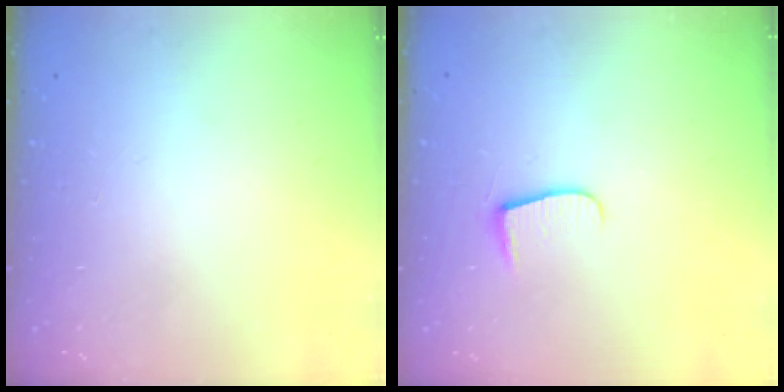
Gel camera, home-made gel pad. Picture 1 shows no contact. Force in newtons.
{"total": 6.5, "press": 6.5, "slide": 0.8}